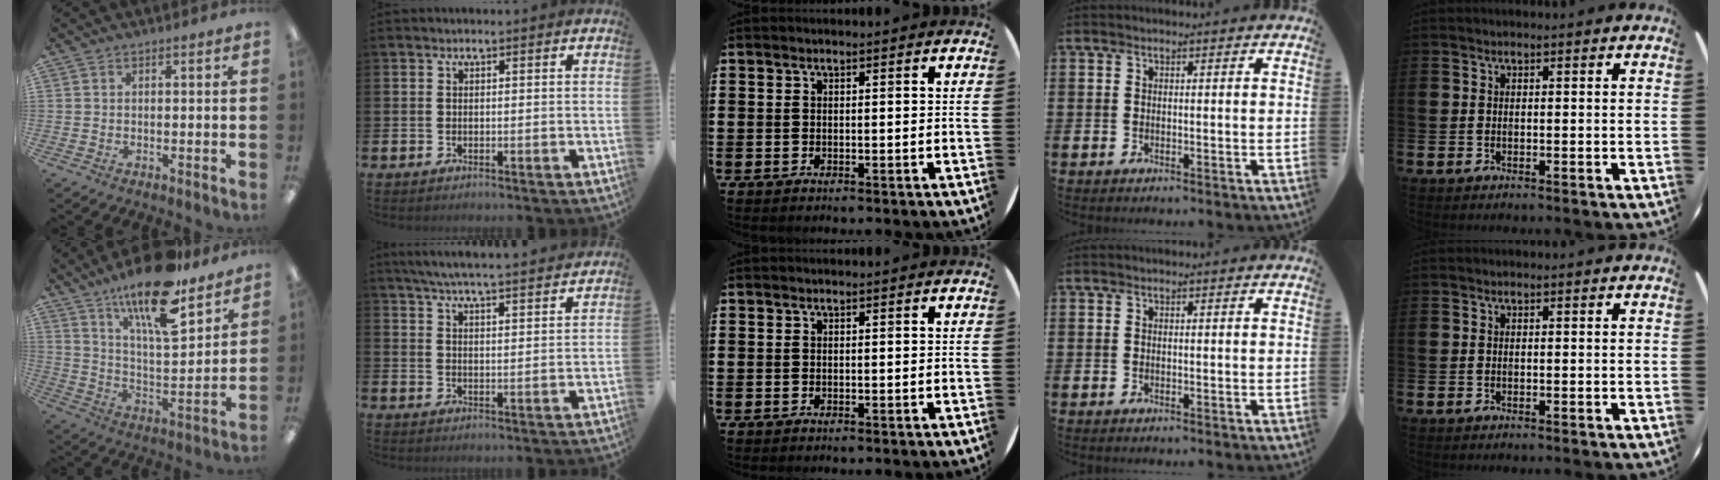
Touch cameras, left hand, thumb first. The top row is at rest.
{"thumb": {"total": 19.2, "force": [13.9, 5.5, 12.0], "torque": [-0.201, -0.086, 0.229]}, "index": {"total": 6.2, "force": [6.0, -0.2, 1.5], "torque": [-0.046, -0.038, 0.106]}}